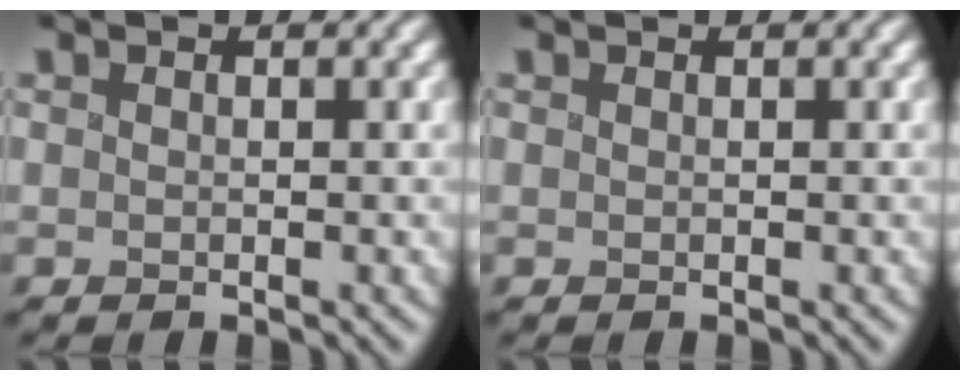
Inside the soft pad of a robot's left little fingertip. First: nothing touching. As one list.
[{"total": 0.0}]